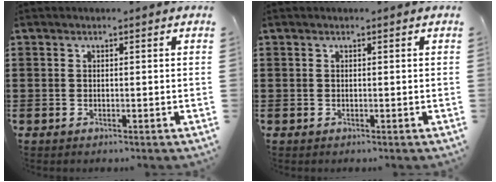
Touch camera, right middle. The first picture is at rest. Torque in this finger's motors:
{"motor_torque": [0.13, -0.02, 0.06, 0.01]}